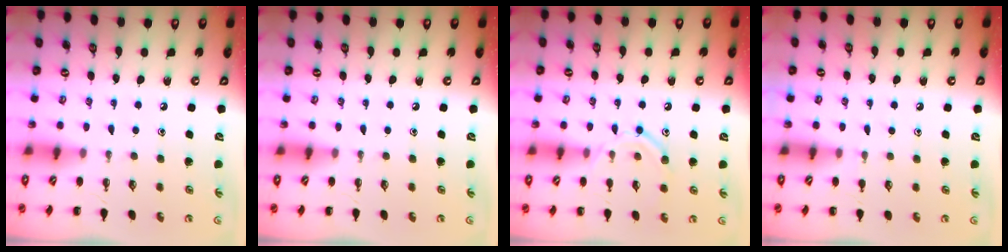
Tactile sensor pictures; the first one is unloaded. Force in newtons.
{"total": 0.0}
{"total": 10.2, "press": 10.2, "slide": 1.0}
{"total": 4.2, "press": 4.0, "slide": 1.2}